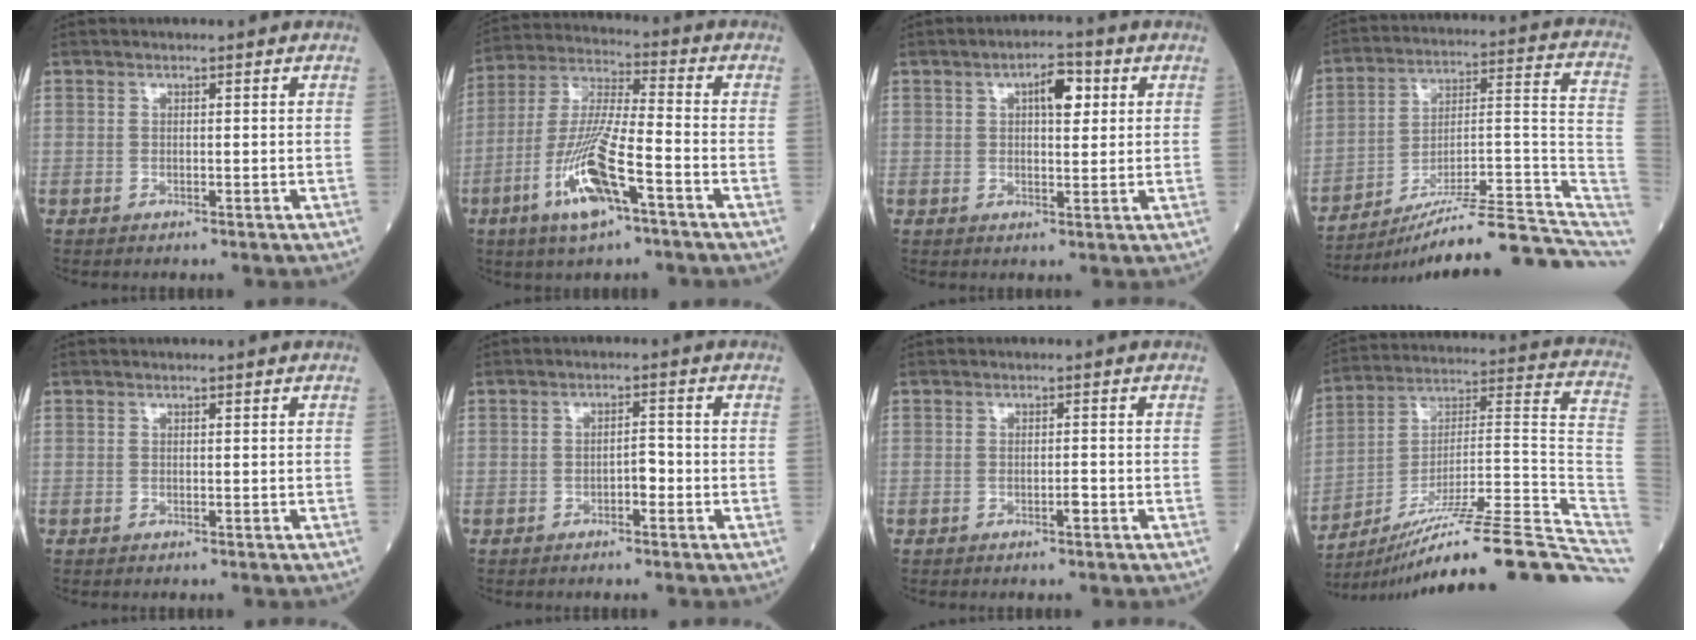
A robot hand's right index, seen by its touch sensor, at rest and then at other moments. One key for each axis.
{"total": 13.3, "fx": -5.9, "fy": 1.9, "fz": 11.8, "tx": -0.245, "ty": -0.009, "tz": -0.111}
{"total": 5.1, "fx": 1.8, "fy": 1.9, "fz": 4.3, "tx": -0.066, "ty": 0.010, "tz": 0.025}
{"total": 20.7, "fx": -17.8, "fy": 1.9, "fz": 10.4, "tx": -0.089, "ty": 0.041, "tz": -0.266}
{"total": 0.0}
{"total": 2.1, "fx": -0.9, "fy": 0.7, "fz": 1.7, "tx": -0.023, "ty": 0.005, "tz": -0.016}
{"total": 1.0, "fx": -0.6, "fy": 0.1, "fz": 0.8, "tx": -0.016, "ty": 0.001, "tz": -0.010}
{"total": 27.2, "fx": -20.6, "fy": 1.7, "fz": 17.7, "tx": -0.169, "ty": 0.037, "tz": -0.317}